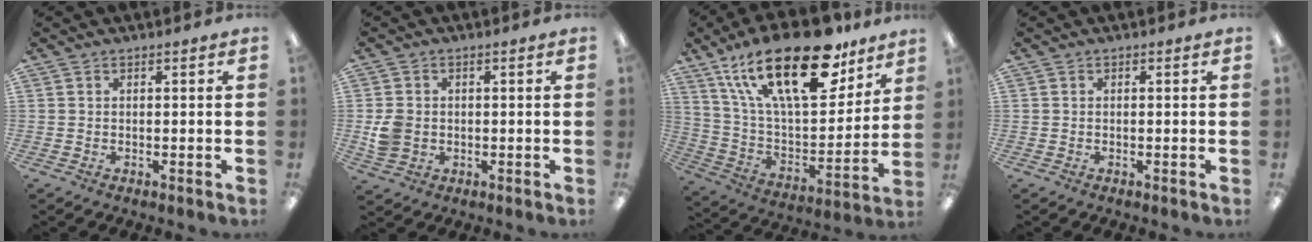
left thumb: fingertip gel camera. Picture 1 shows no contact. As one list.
[{"total": 5.0, "force": [-0.4, 4.3, 2.5], "torque": [-0.043, 0.006, -0.005]}, {"total": 28.5, "force": [16.8, 12.0, 19.7], "torque": [-0.353, -0.095, 0.287]}, {"total": 0.0}]